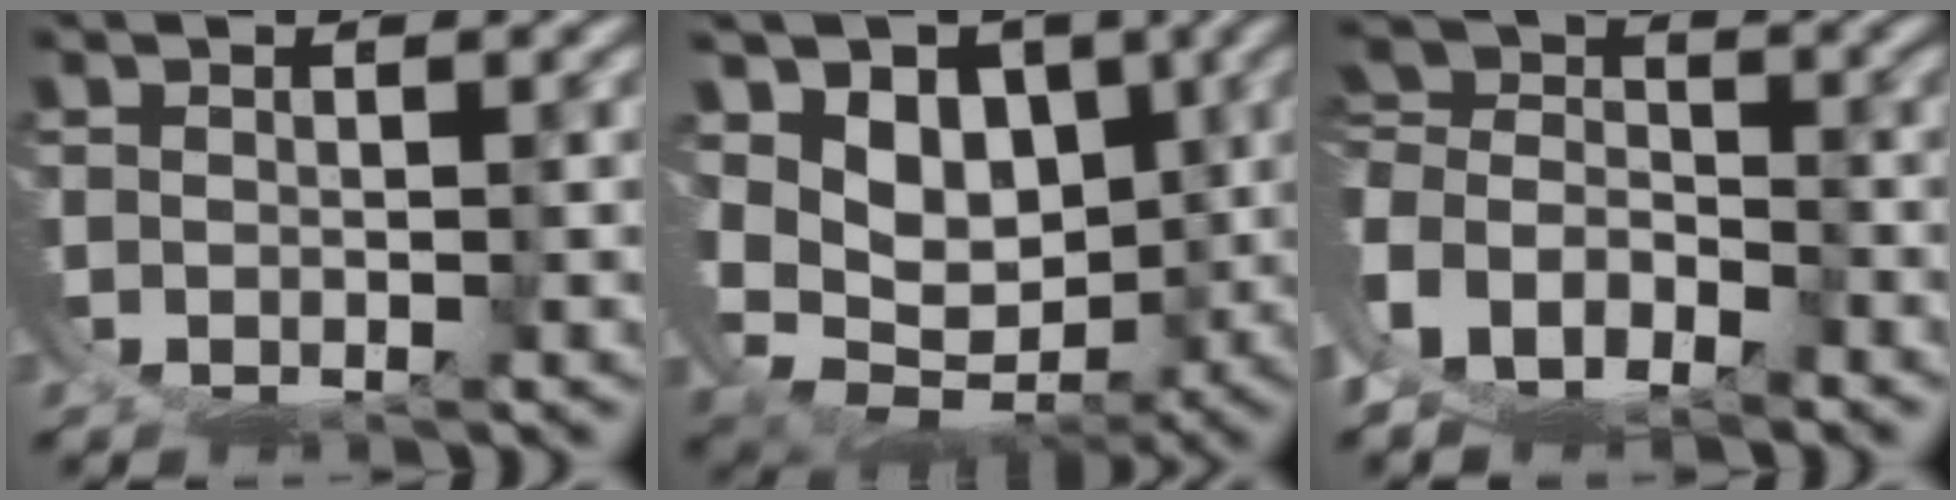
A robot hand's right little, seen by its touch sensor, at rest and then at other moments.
{"total": 9.3, "force": [1.6, 7.8, 4.9], "torque": [-0.113, -0.032, 0.034]}
{"total": 13.3, "force": [-2.2, 12.5, 3.9], "torque": [-0.150, -0.053, -0.046]}